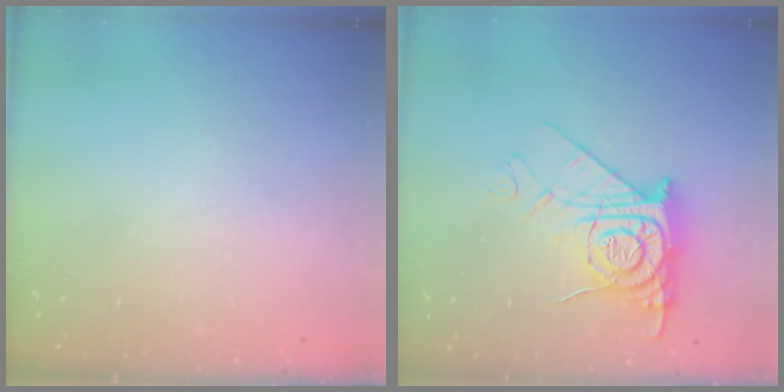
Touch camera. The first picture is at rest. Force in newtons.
{"total": 12.8, "press": 12.7, "slide": 1.2}